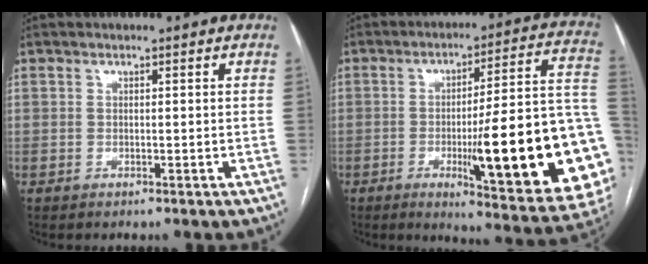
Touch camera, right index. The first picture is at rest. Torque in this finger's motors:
{"motor_torque": [1.46, -0.68, 1.05, 0.21]}